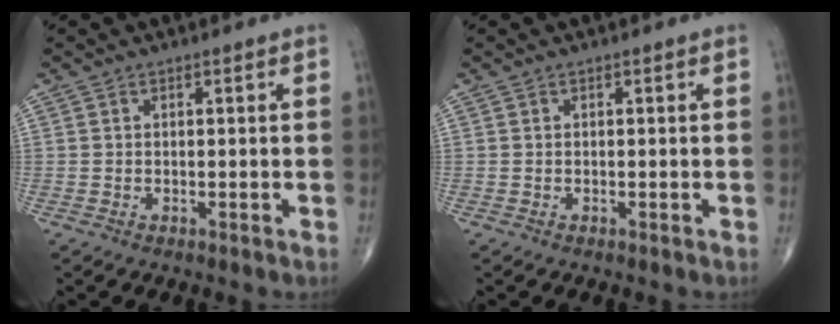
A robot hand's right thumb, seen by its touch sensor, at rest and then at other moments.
{"total": 0.0}